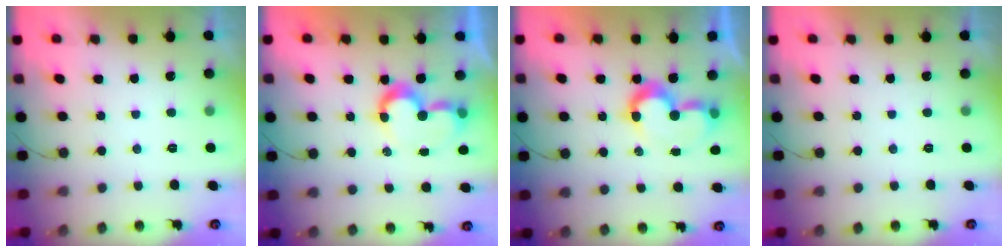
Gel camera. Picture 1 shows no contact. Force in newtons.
{"total": 8.8, "press": 8.8, "slide": 0.7}
{"total": 8.7, "press": 8.2, "slide": 3.0}
{"total": 1.6, "press": 1.6, "slide": 0.0}